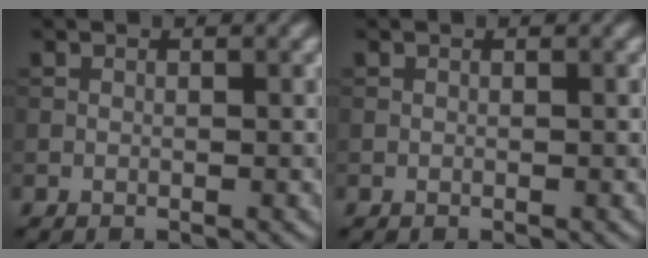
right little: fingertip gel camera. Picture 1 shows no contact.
{"total": 0.0}